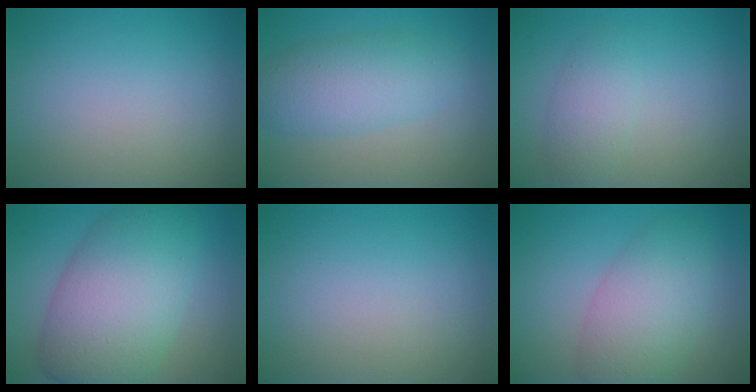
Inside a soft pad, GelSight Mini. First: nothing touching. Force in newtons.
{"total": 4.8, "press": 4.8, "slide": 0.1}
{"total": 2.4, "press": 2.4, "slide": 0.1}
{"total": 10.6, "press": 10.6, "slide": 0.1}
{"total": 0.0}
{"total": 5.8, "press": 5.8, "slide": 0.1}